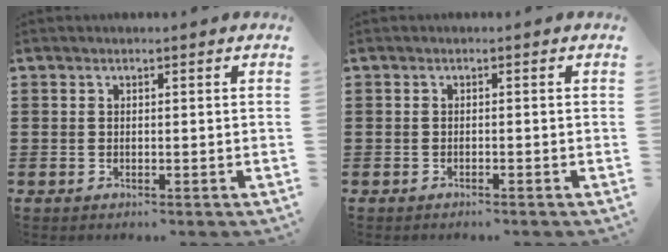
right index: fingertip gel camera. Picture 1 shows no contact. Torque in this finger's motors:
{"motor_torque": [0.10, -0.12, 0.01, 0.00]}